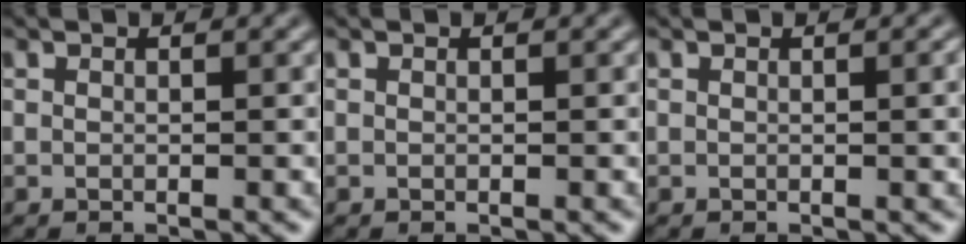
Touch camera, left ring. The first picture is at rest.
{"total": 0.0}
{"total": 1.8, "force": [0.1, 0.5, 1.8], "torque": [-0.018, 0.001, -0.001]}